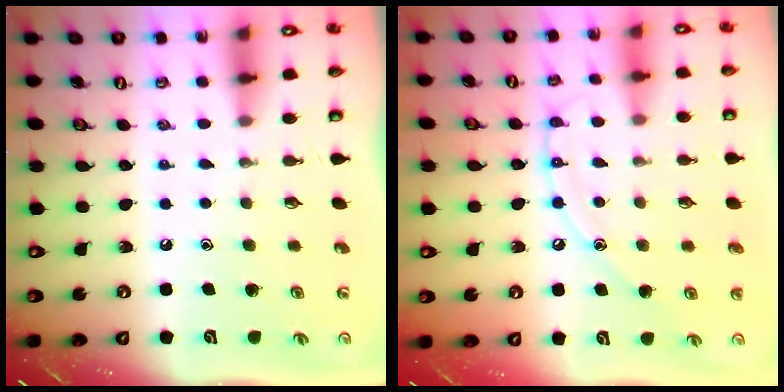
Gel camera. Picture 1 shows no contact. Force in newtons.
{"total": 9.6, "press": 9.5, "slide": 0.7}